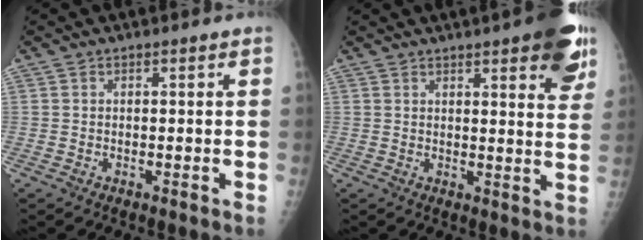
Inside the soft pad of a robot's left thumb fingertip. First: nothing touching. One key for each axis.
{"total": 13.2, "fx": 7.6, "fy": 3.5, "fz": 10.2, "tx": -0.099, "ty": -0.030, "tz": 0.087}